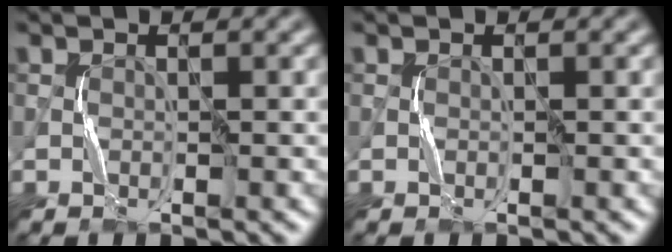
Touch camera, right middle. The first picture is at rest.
{"total": 0.0}